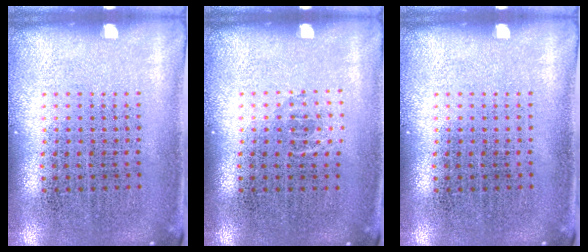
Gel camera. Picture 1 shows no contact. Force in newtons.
{"total": 0.5, "press": 0.4, "slide": 0.4}
{"total": 0.0}